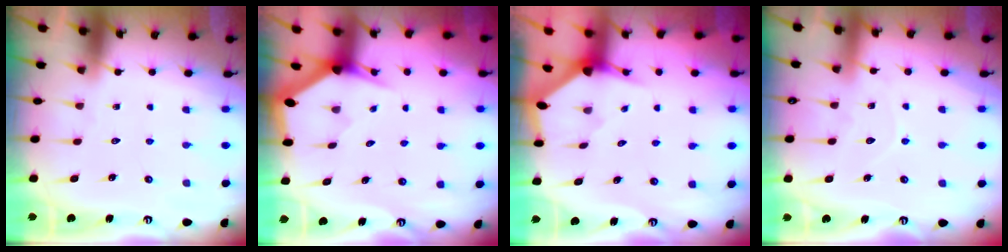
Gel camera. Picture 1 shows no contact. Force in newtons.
{"total": 2.9, "press": 2.9, "slide": 0.0}
{"total": 2.9, "press": 2.9, "slide": 0.3}
{"total": 6.8, "press": 6.8, "slide": 0.7}